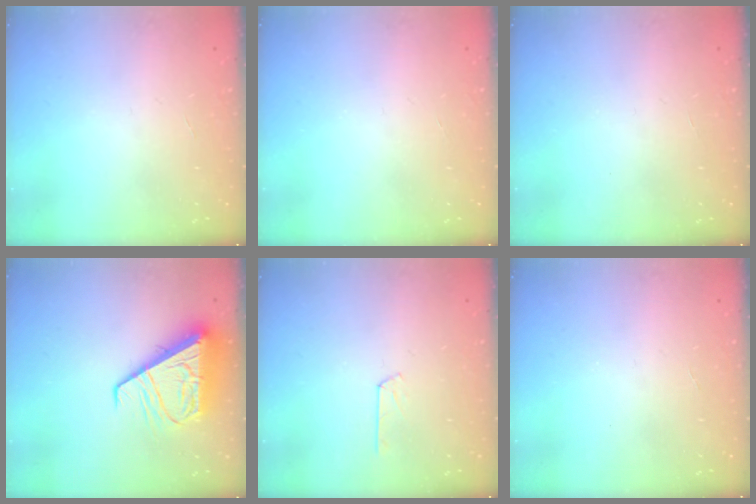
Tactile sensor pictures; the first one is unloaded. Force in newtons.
{"total": 0.0}
{"total": 0.0}
{"total": 12.3, "press": 12.3, "slide": 1.4}
{"total": 2.9, "press": 2.9, "slide": 0.3}
{"total": 0.0}